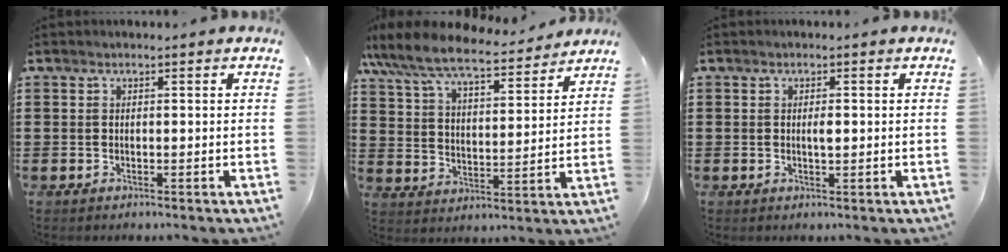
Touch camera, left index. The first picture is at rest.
{"total": 8.3, "force": [7.5, 1.2, 3.3], "torque": [-0.096, -0.042, 0.128]}
{"total": 1.4, "force": [0.1, 0.4, 1.4], "torque": [-0.027, 0.001, 0.000]}